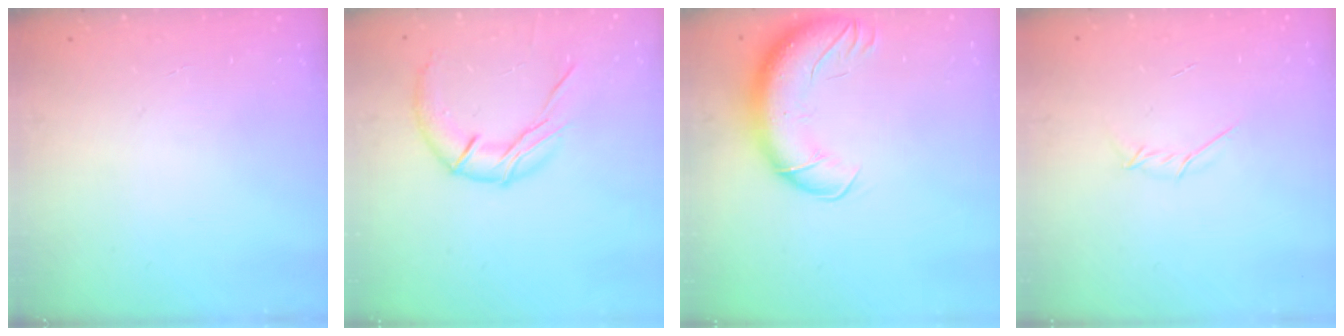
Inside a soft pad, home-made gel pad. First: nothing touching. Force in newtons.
{"total": 11.8, "press": 11.8, "slide": 0.6}
{"total": 16.6, "press": 16.1, "slide": 4.1}
{"total": 3.8, "press": 3.7, "slide": 0.8}